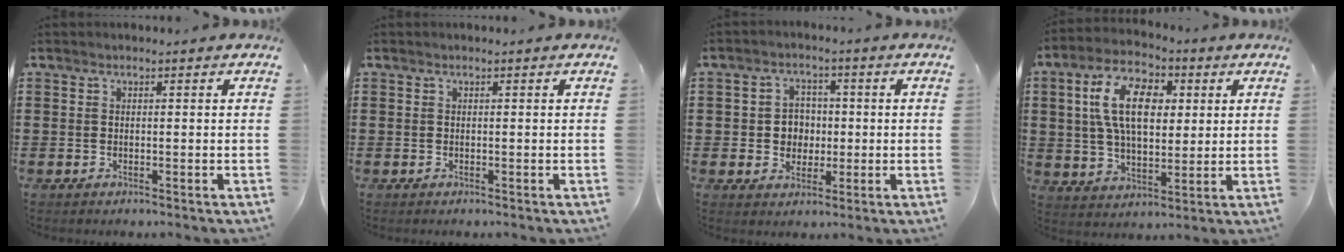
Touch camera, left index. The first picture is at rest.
{"total": 0.0}
{"total": 4.5, "force": [-0.2, 4.2, 1.7], "torque": [-0.039, 0.009, -0.008]}
{"total": 11.4, "force": [3.2, 6.4, 8.8], "torque": [-0.186, 0.016, 0.054]}